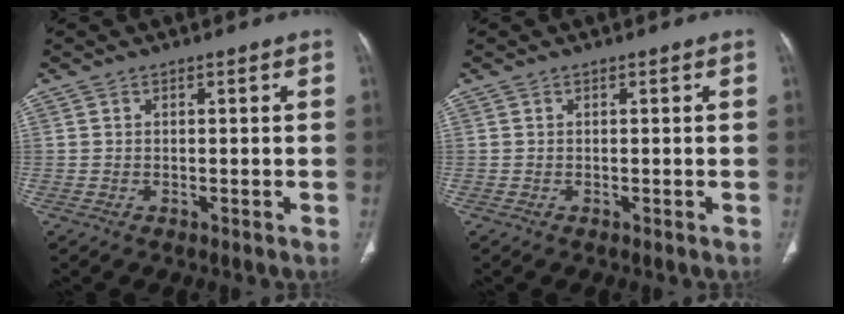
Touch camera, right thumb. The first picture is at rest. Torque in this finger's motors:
{"motor_torque": [0.00, 0.00, 0.00, 0.00, 0.00]}